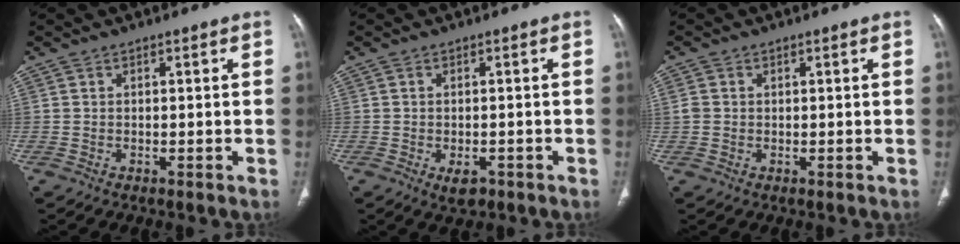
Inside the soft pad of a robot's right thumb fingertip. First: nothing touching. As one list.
[{"total": 3.2, "force": [-1.5, 1.8, 2.2], "torque": [-0.027, 0.003, -0.017]}, {"total": 1.9, "force": [0.1, 1.7, 0.9], "torque": [-0.018, 0.005, 0.005]}]